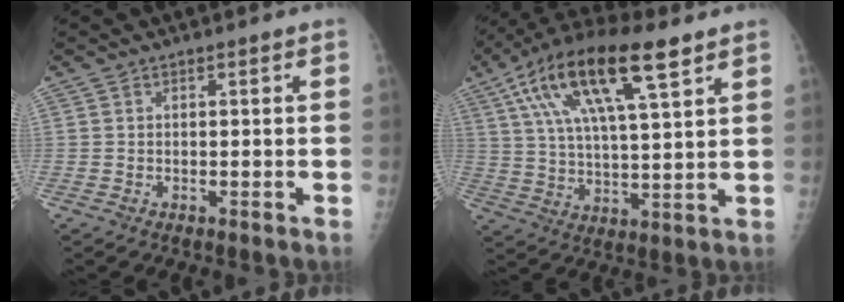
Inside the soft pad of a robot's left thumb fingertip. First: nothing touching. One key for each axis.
{"total": 18.7, "fx": 9.5, "fy": 5.6, "fz": 15.1, "tx": -0.277, "ty": -0.004, "tz": 0.168}